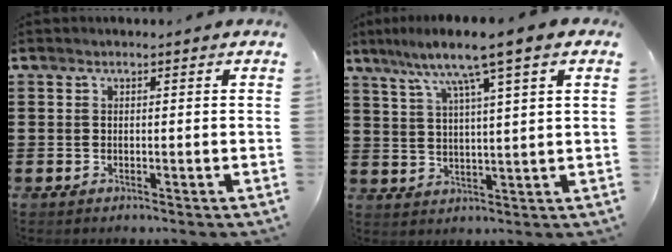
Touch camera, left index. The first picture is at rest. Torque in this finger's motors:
{"motor_torque": [1.33, -0.80, 0.50, 0.21]}